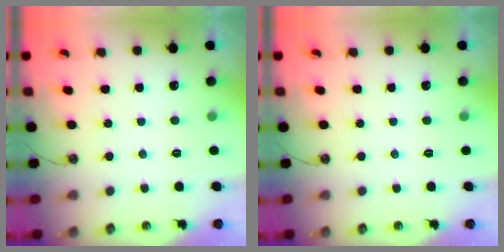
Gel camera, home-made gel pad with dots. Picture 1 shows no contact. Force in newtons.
{"total": 0.0}